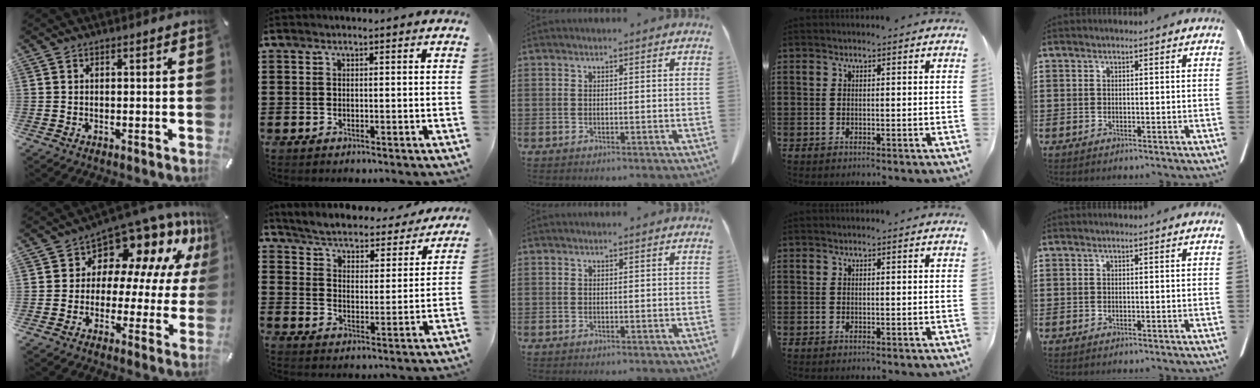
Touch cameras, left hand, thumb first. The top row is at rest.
{"thumb": {"total": 12.1, "force": [8.8, 6.9, 4.7], "torque": [-0.075, -0.086, 0.153]}, "index": {"total": 4.0, "force": [4.0, -0.2, 0.1], "torque": [-0.027, -0.039, 0.063]}}